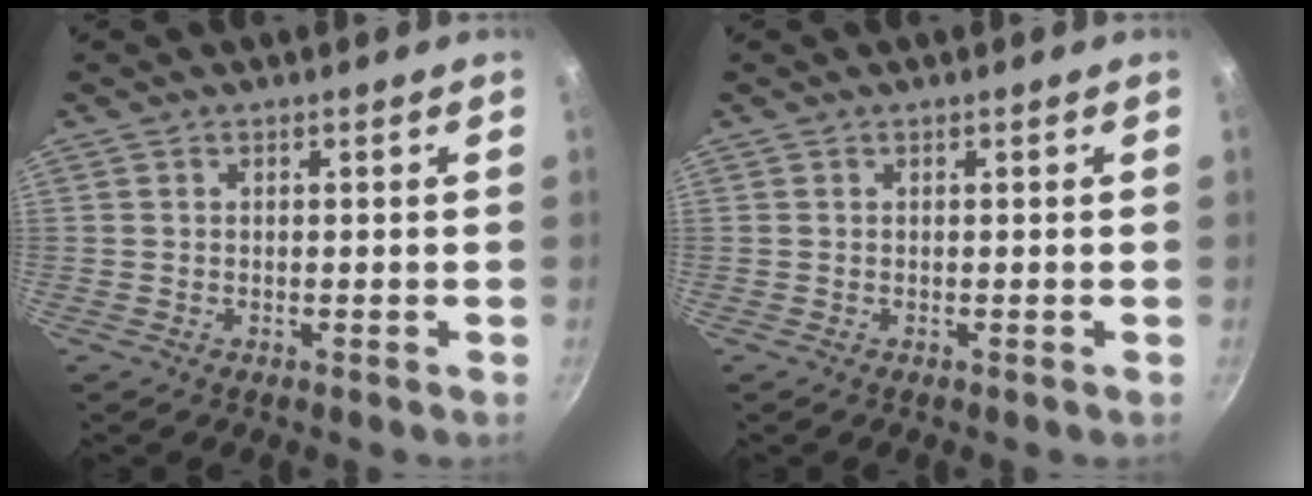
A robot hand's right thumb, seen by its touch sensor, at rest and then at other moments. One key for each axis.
{"total": 0.0}